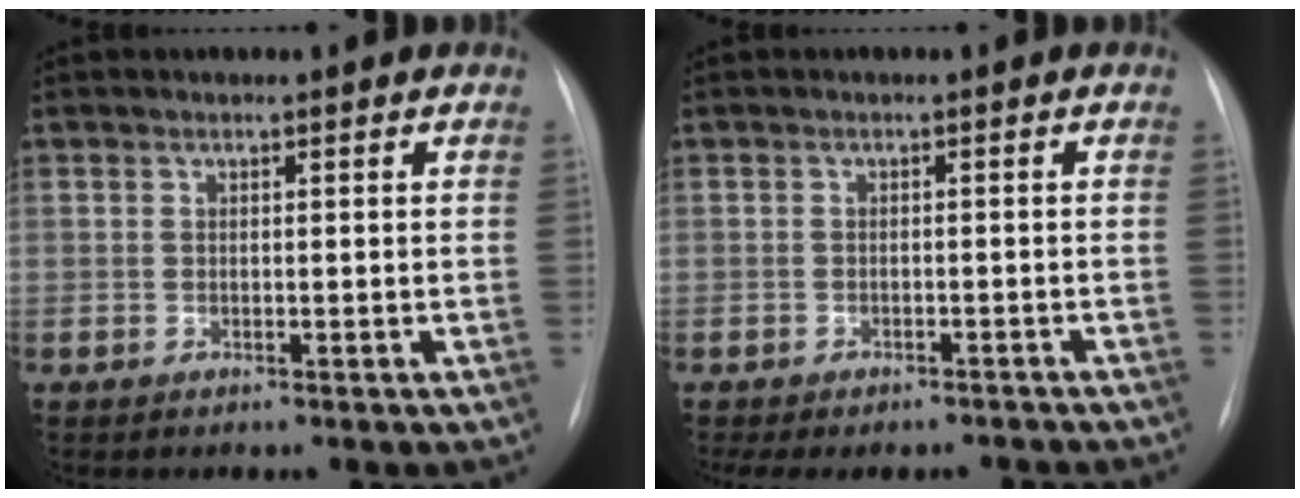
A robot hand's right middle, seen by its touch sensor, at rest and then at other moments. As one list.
[{"total": 9.1, "force": [-7.8, 3.7, 2.7], "torque": [-0.041, 0.004, -0.093]}]